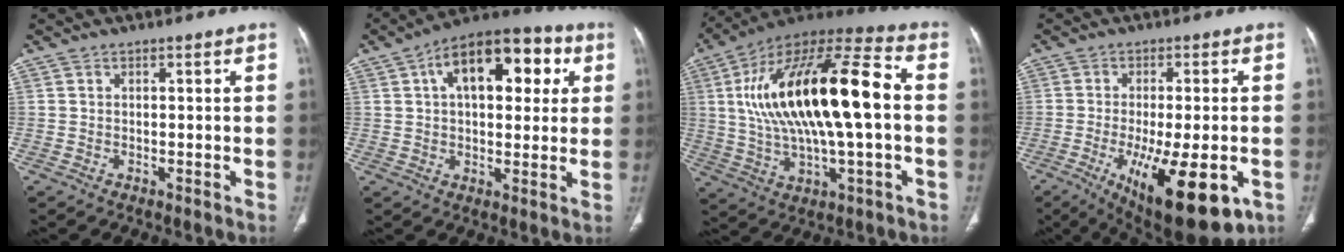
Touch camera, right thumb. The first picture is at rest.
{"total": 17.7, "force": [5.5, 9.5, 13.9], "torque": [-0.167, 0.021, 0.075]}
{"total": 27.1, "force": [1.9, 9.7, 25.3], "torque": [-0.467, 0.030, 0.026]}
{"total": 19.1, "force": [-6.9, 6.5, 16.6], "torque": [-0.238, -0.016, -0.088]}